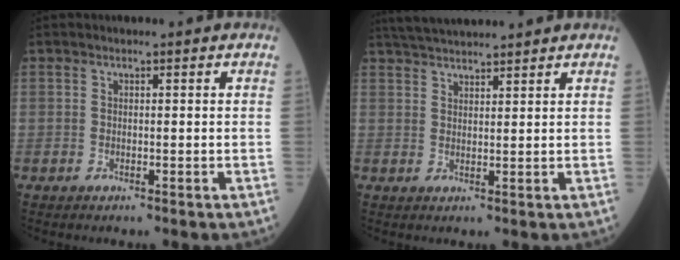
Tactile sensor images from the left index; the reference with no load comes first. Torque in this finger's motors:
{"motor_torque": [0.02, -0.47, 0.23, 0.08]}